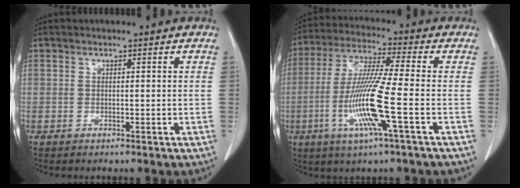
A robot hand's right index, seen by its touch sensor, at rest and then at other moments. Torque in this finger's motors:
{"motor_torque": [1.84, -0.30, 0.78, 0.13]}